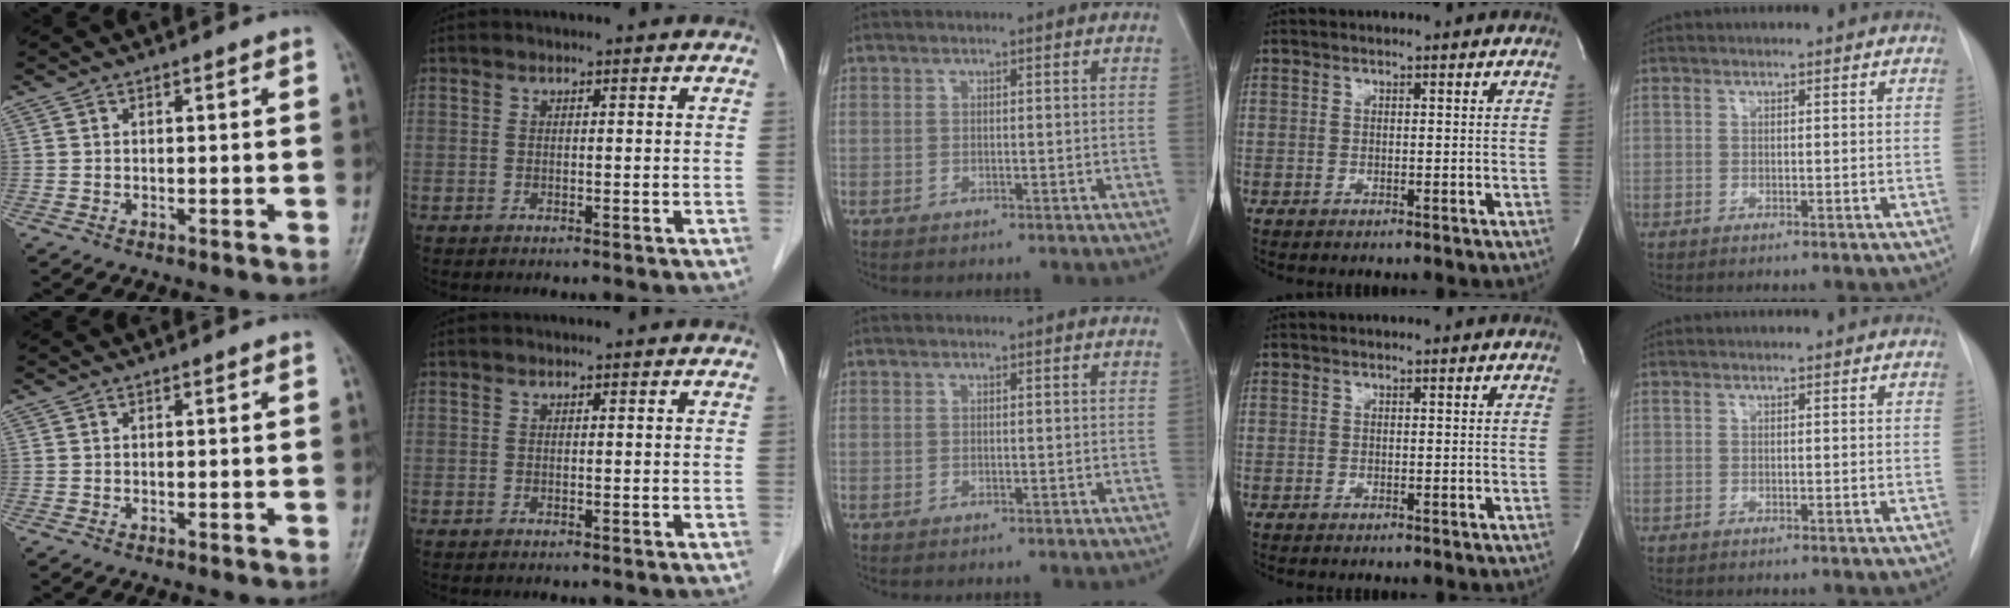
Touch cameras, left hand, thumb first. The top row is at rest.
{}